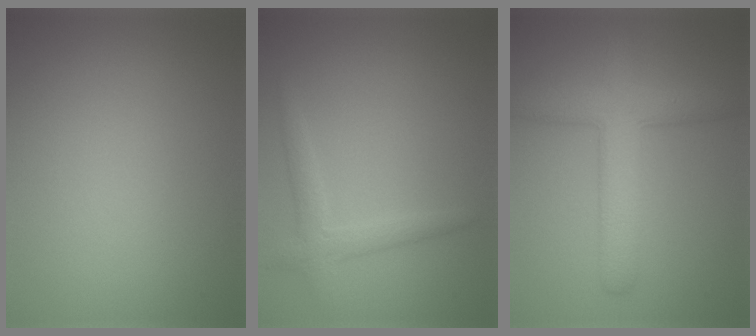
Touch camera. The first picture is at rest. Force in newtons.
{"total": 2.3, "press": 2.3, "slide": 0.1}
{"total": 5.1, "press": 5.1, "slide": 0.3}